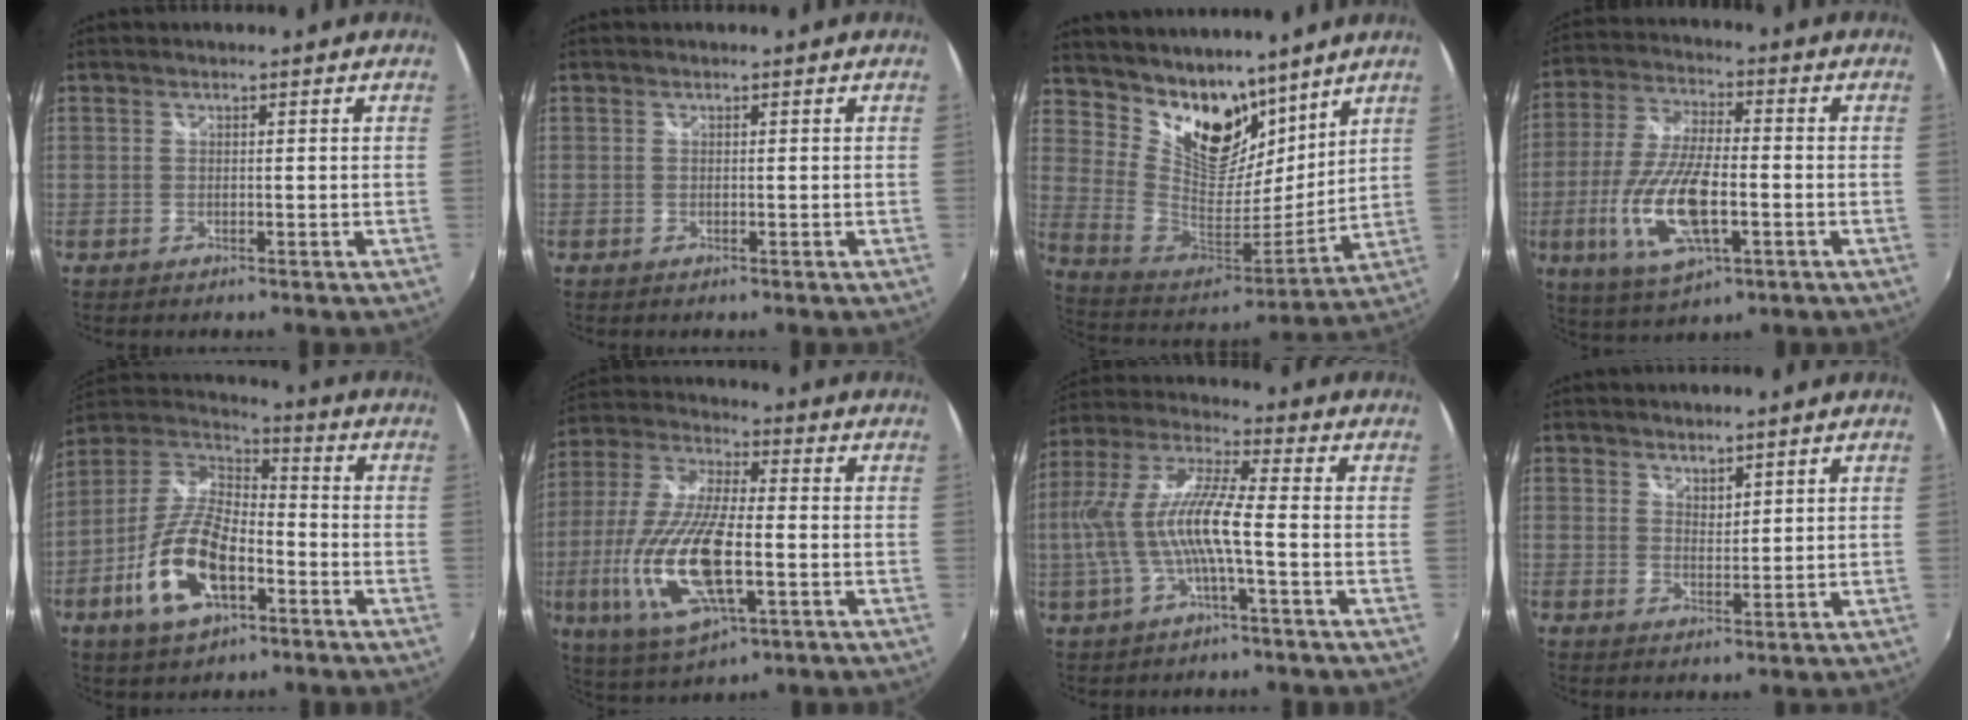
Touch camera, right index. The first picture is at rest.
{"total": 0.0}
{"total": 18.0, "force": [12.6, 10.1, 8.0], "torque": [-0.170, 0.005, 0.237]}
{"total": 15.6, "force": [-4.2, 5.6, 14.0], "torque": [-0.296, -0.013, -0.078]}
{"total": 15.9, "force": [-6.3, 7.5, 12.5], "torque": [-0.266, -0.004, -0.120]}
{"total": 17.2, "force": [-4.6, 5.9, 15.5], "torque": [-0.329, -0.016, -0.085]}
{"total": 12.4, "force": [-2.2, 1.5, 12.1], "torque": [-0.233, -0.001, -0.035]}
{"total": 2.4, "force": [2.2, 0.9, 0.6], "torque": [-0.006, 0.001, 0.039]}